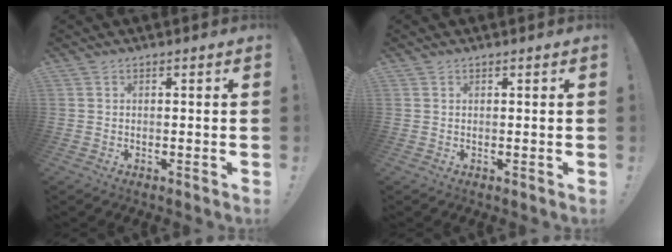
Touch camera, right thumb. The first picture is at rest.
{"total": 0.0}